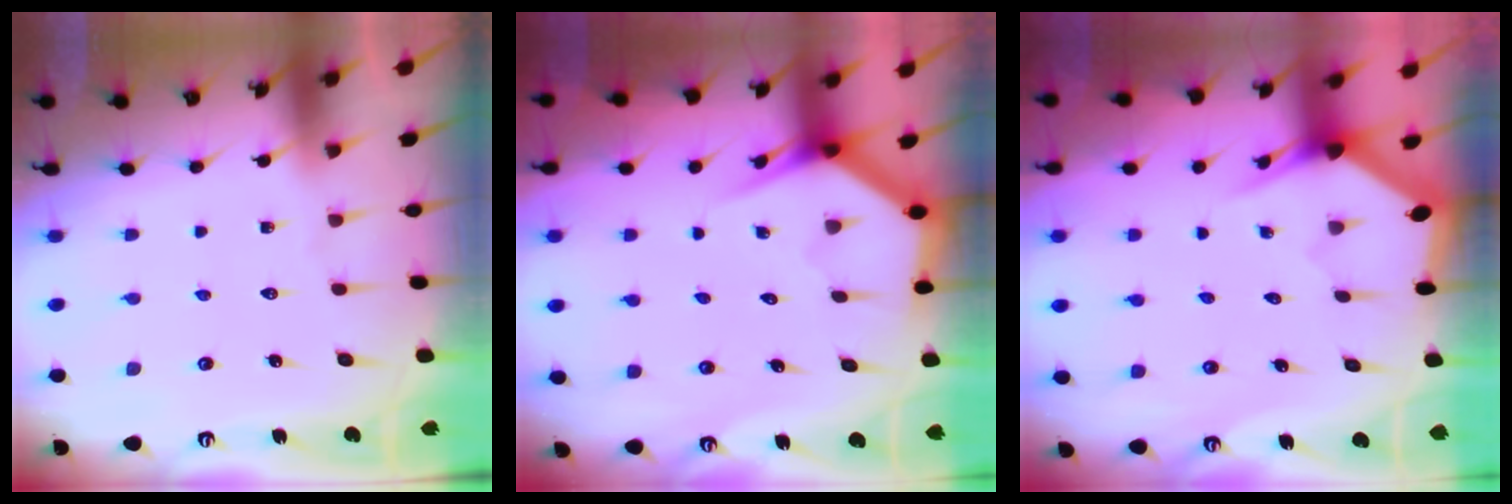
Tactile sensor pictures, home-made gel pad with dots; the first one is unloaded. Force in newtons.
{"total": 3.7, "press": 3.6, "slide": 0.2}
{"total": 3.0, "press": 3.0, "slide": 0.0}